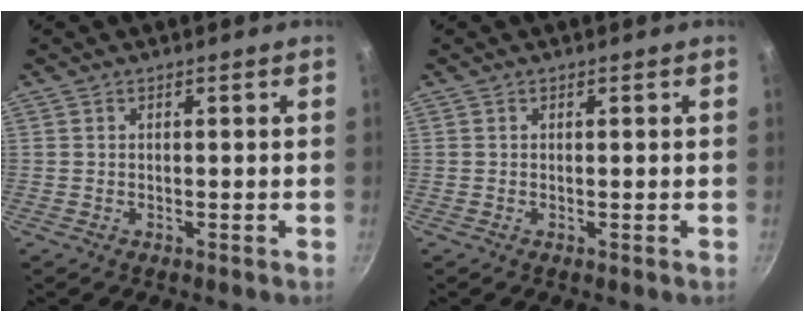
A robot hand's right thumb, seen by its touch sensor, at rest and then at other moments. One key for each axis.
{"total": 0.0}